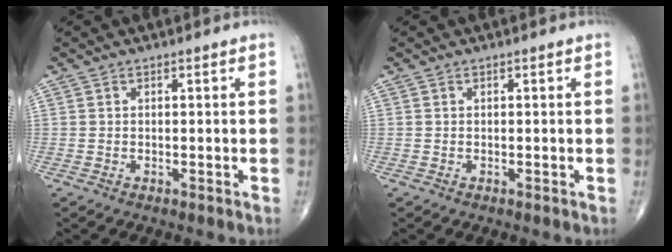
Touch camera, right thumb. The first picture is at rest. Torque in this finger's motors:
{"motor_torque": [0.00, 0.00, 0.00, 0.00, 0.02]}